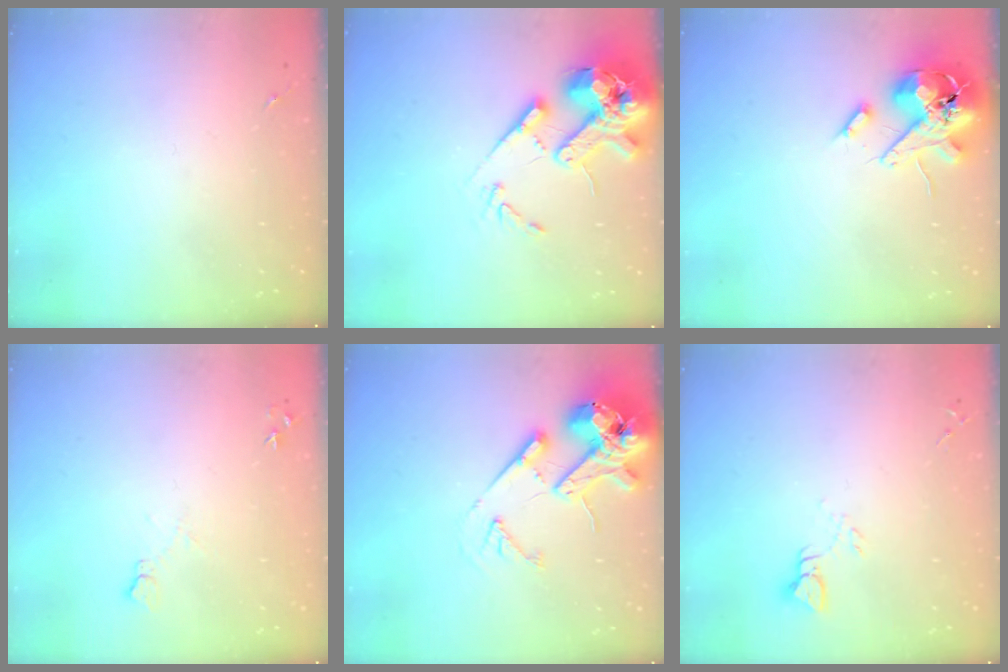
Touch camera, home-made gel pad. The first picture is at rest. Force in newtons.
{"total": 18.0, "press": 17.8, "slide": 2.5}
{"total": 15.0, "press": 14.8, "slide": 2.5}
{"total": 6.9, "press": 6.8, "slide": 0.8}
{"total": 17.1, "press": 16.8, "slide": 2.7}
{"total": 3.7, "press": 3.7, "slide": 0.2}